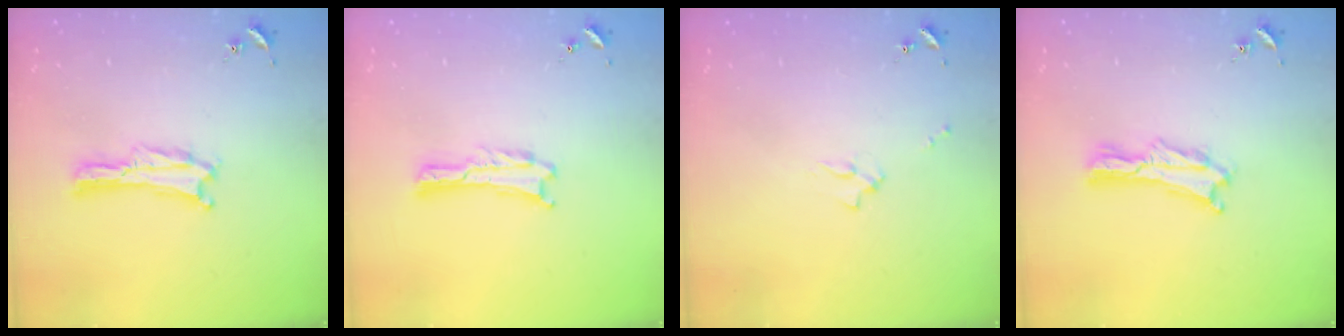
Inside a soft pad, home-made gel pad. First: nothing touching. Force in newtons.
{"total": 0.0}
{"total": 1.7, "press": 1.6, "slide": 0.2}
{"total": 2.1, "press": 2.1, "slide": 0.3}